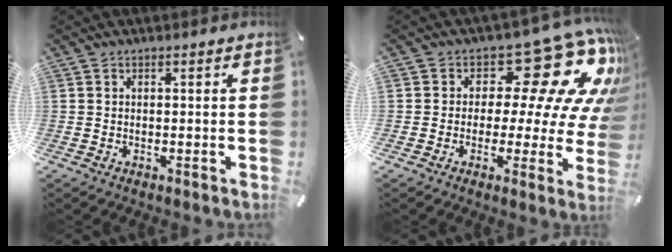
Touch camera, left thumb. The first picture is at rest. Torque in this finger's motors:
{"motor_torque": [0.68, 0.28, 0.41, 0.13, -0.02]}